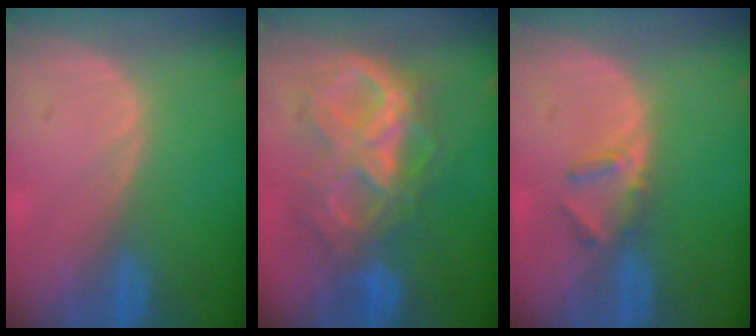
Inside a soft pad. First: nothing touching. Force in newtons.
{"total": 9.9, "press": 9.8, "slide": 1.3}
{"total": 2.9, "press": 2.6, "slide": 1.1}